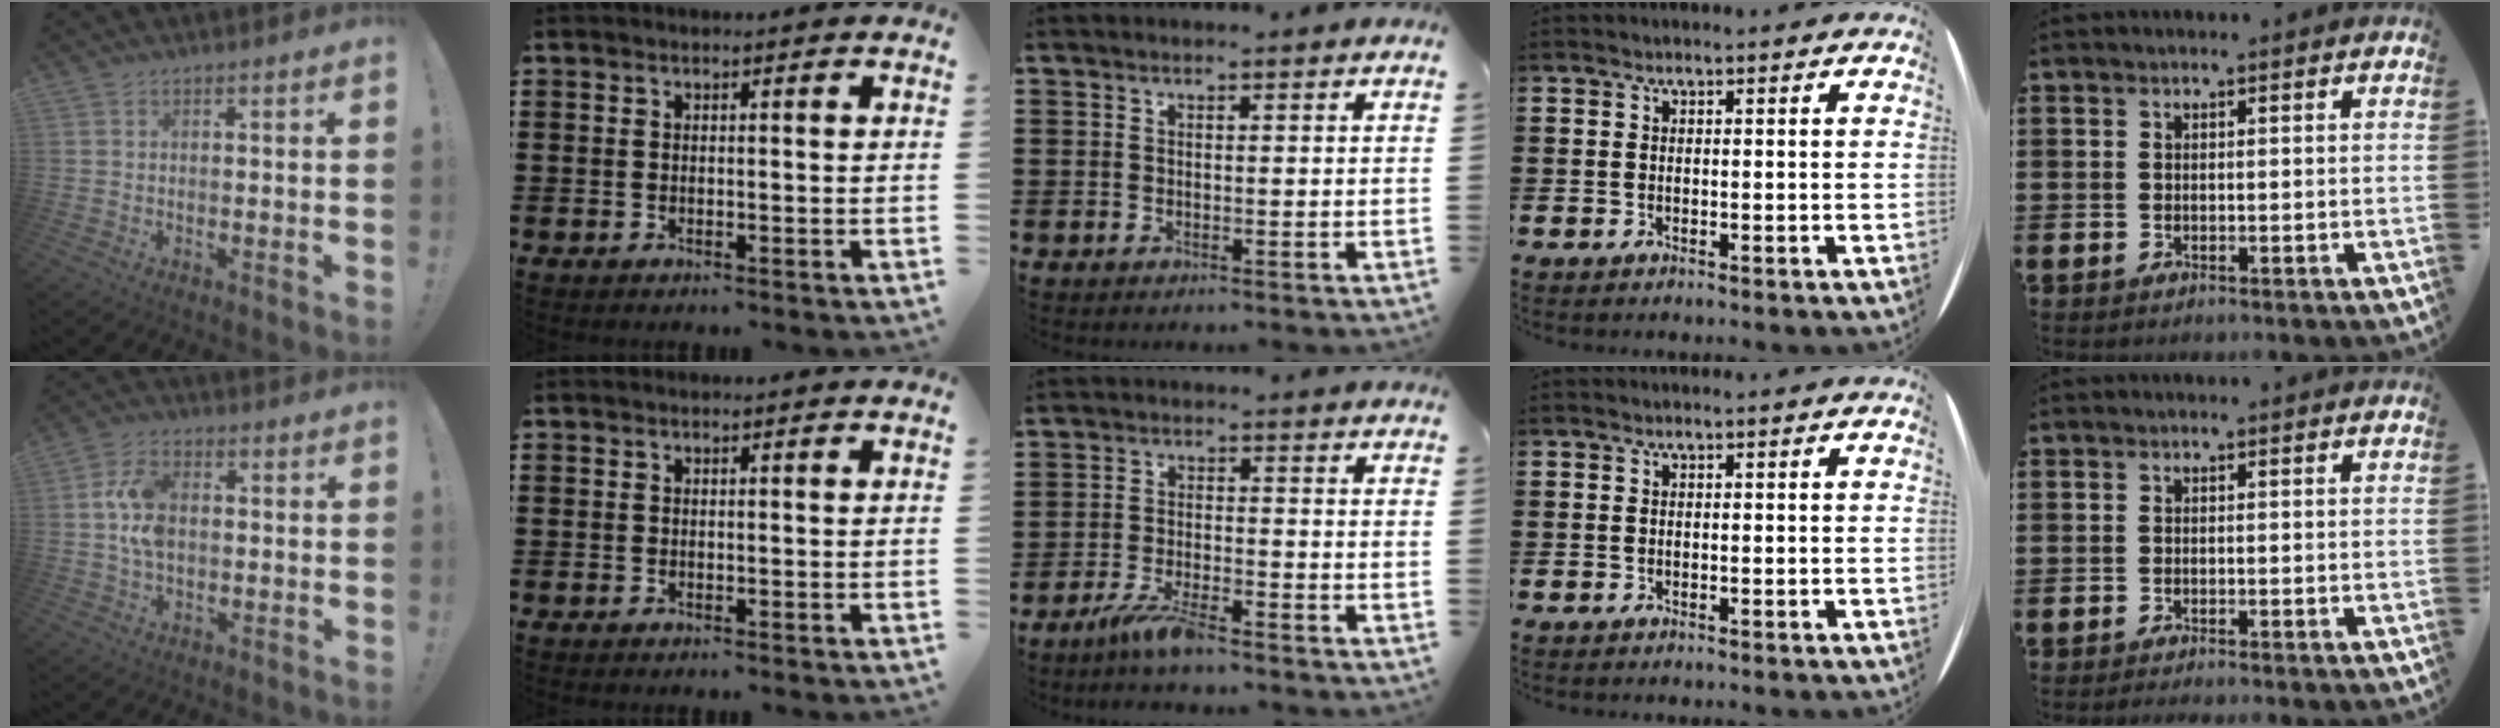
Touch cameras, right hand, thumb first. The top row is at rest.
{"thumb": {"total": 9.5, "force": [0.4, 6.3, 7.1], "torque": [-0.139, 0.013, 0.011]}, "middle": {"total": 4.9, "force": [-4.0, 0.2, 2.9], "torque": [-0.072, -0.012, -0.078]}, "little": {"total": 0.5, "force": [-0.5, -0.1, 0.3], "torque": [-0.004, -0.003, -0.009]}}